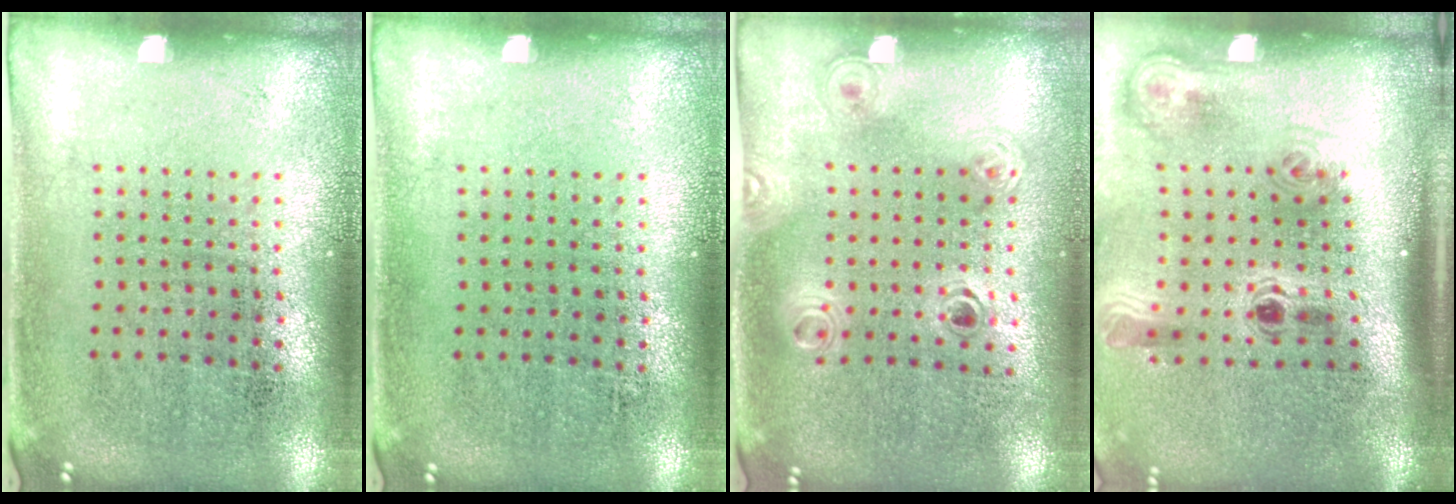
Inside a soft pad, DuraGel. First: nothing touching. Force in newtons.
{"total": 0.0}
{"total": 1.2, "press": 1.0, "slide": 0.6}
{"total": 2.2, "press": 1.5, "slide": 1.7}